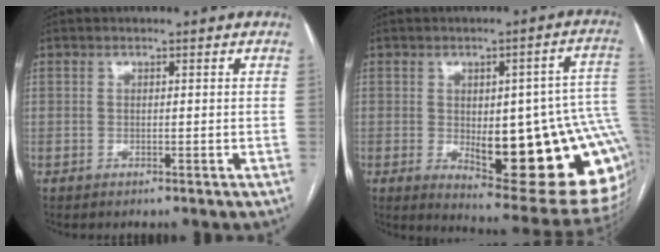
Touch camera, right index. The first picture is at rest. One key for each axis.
{"total": 23.8, "fx": -2.9, "fy": 6.6, "fz": 22.7, "tx": -0.200, "ty": 0.011, "tz": -0.014}